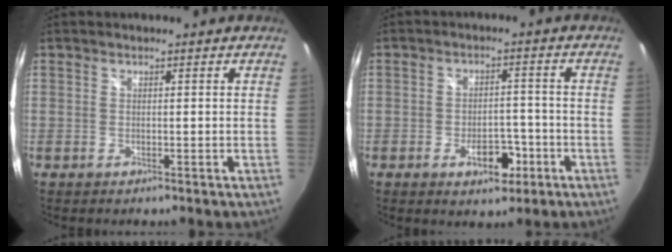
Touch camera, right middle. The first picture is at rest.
{"total": 6.4, "force": [-3.1, 3.5, 4.4], "torque": [-0.073, 0.003, -0.039]}